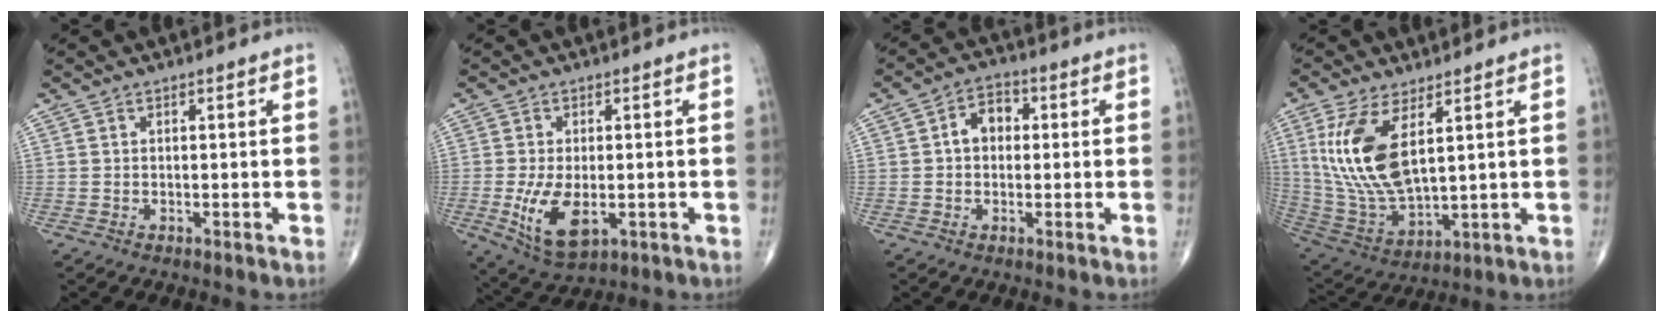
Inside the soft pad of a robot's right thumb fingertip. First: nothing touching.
{"total": 9.3, "force": [-1.9, 4.8, 7.7], "torque": [-0.146, -0.016, -0.021]}
{"total": 5.5, "force": [0.5, 4.1, 3.6], "torque": [-0.043, 0.017, -0.001]}
{"total": 15.5, "force": [4.9, 6.8, 13.1], "torque": [-0.270, -0.026, 0.112]}